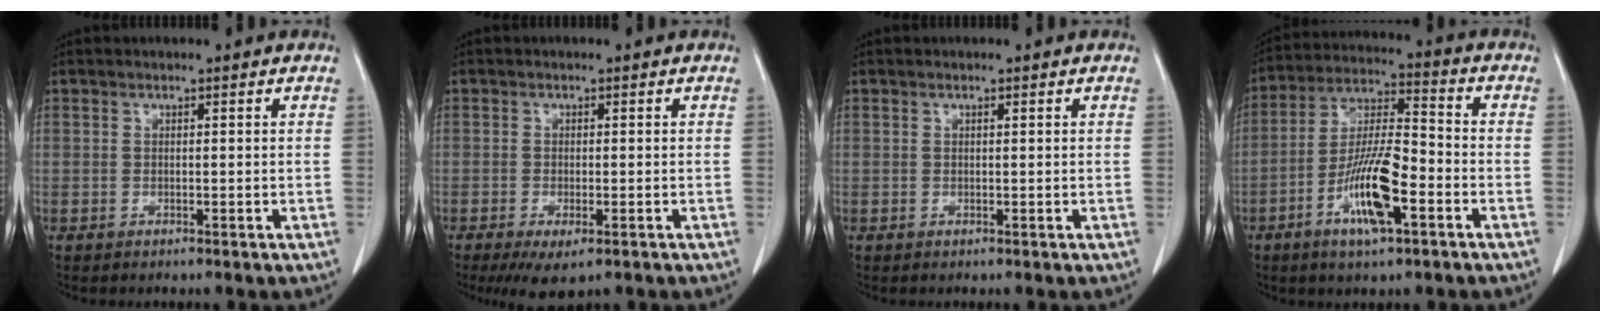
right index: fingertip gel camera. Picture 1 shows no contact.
{"total": 4.9, "force": [-2.9, 1.5, 3.6], "torque": [-0.056, -0.013, -0.042]}
{"total": 0.0}
{"total": 12.3, "force": [-5.0, 2.5, 11.0], "torque": [-0.212, -0.003, -0.092]}